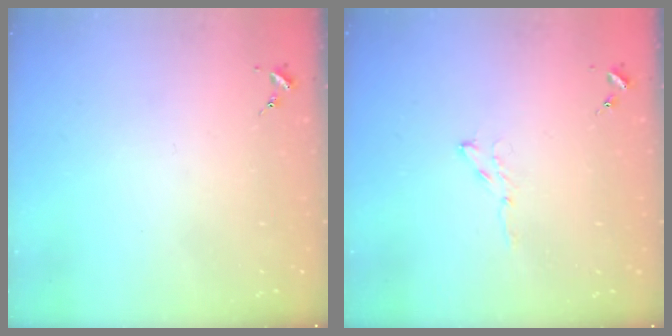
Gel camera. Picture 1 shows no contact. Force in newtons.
{"total": 3.8, "press": 3.7, "slide": 0.5}